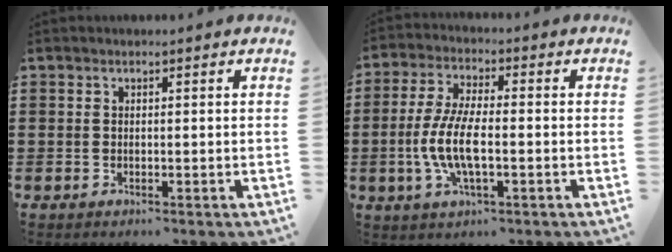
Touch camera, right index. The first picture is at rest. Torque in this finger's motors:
{"motor_torque": [1.82, 0.32, 0.54, 0.21]}